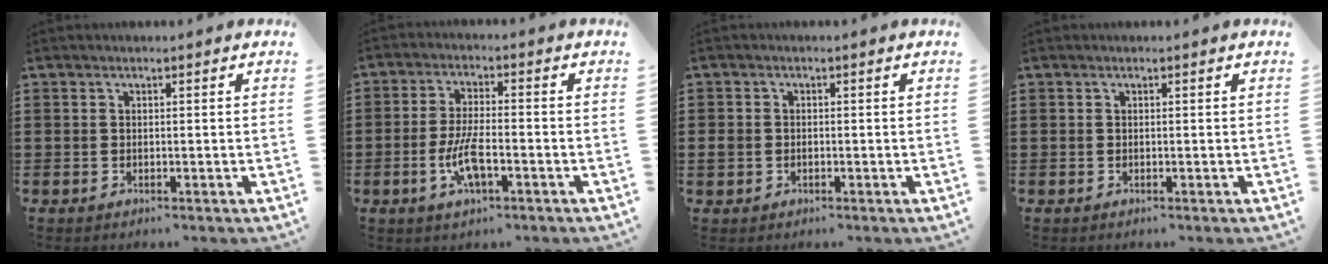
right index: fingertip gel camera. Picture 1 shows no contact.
{"total": 6.7, "force": [-2.2, 2.2, 5.9], "torque": [-0.132, -0.008, -0.045]}
{"total": 1.4, "force": [-0.5, 1.2, 0.5], "torque": [-0.013, 0.004, -0.011]}
{"total": 0.0}